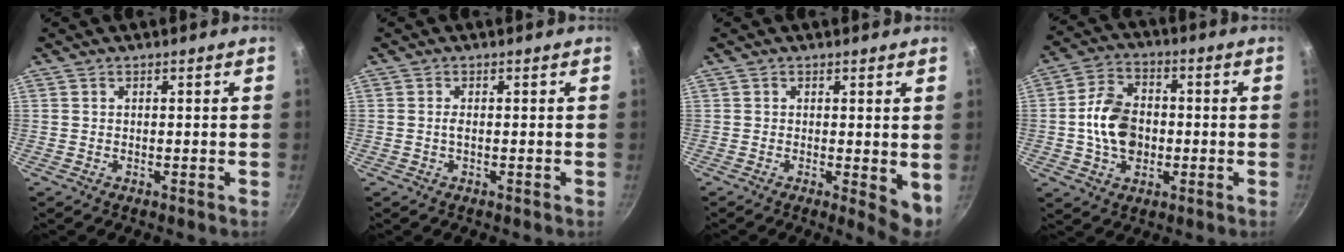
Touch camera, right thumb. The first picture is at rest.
{"total": 1.0, "force": [-0.2, 0.4, 0.9], "torque": [-0.020, 0.003, -0.004]}
{"total": 4.8, "force": [-0.2, 1.7, 4.5], "torque": [-0.054, -0.008, -0.002]}
{"total": 11.5, "force": [-0.9, 8.3, 7.8], "torque": [-0.121, 0.020, -0.023]}